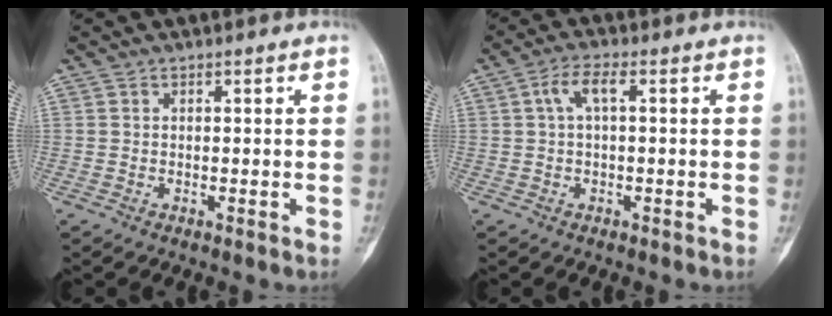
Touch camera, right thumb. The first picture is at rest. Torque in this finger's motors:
{"motor_torque": [0.38, 0.60, 0.21, -0.10, 0.00]}